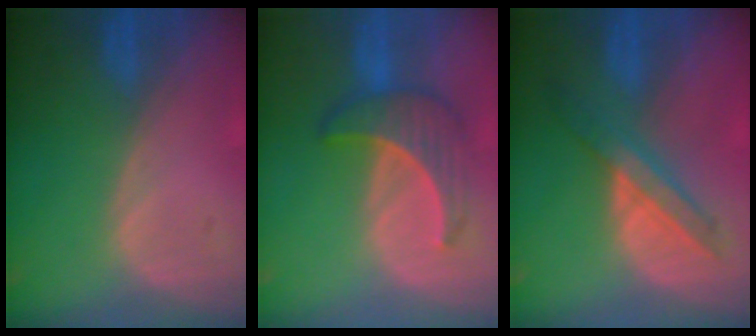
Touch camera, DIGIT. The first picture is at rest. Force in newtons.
{"total": 6.5, "press": 6.3, "slide": 1.7}
{"total": 6.0, "press": 5.8, "slide": 1.3}